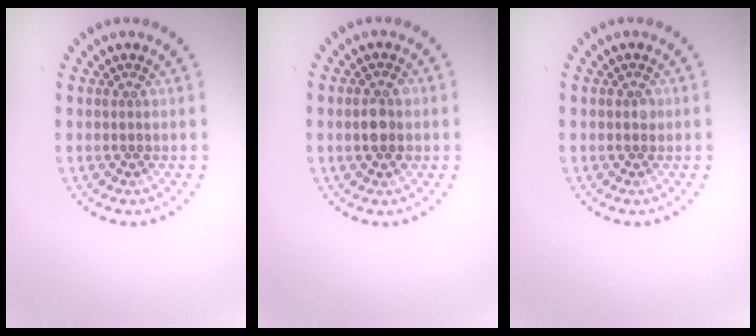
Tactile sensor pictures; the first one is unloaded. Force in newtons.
{"total": 2.6, "press": 2.5, "slide": 0.3}
{"total": 0.5, "press": 0.5, "slide": 0.3}